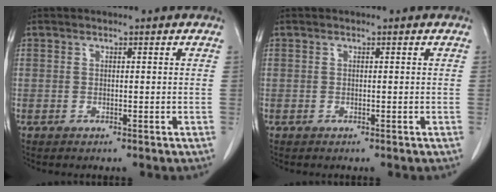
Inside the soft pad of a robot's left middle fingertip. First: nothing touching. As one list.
[{"total": 0.0}]